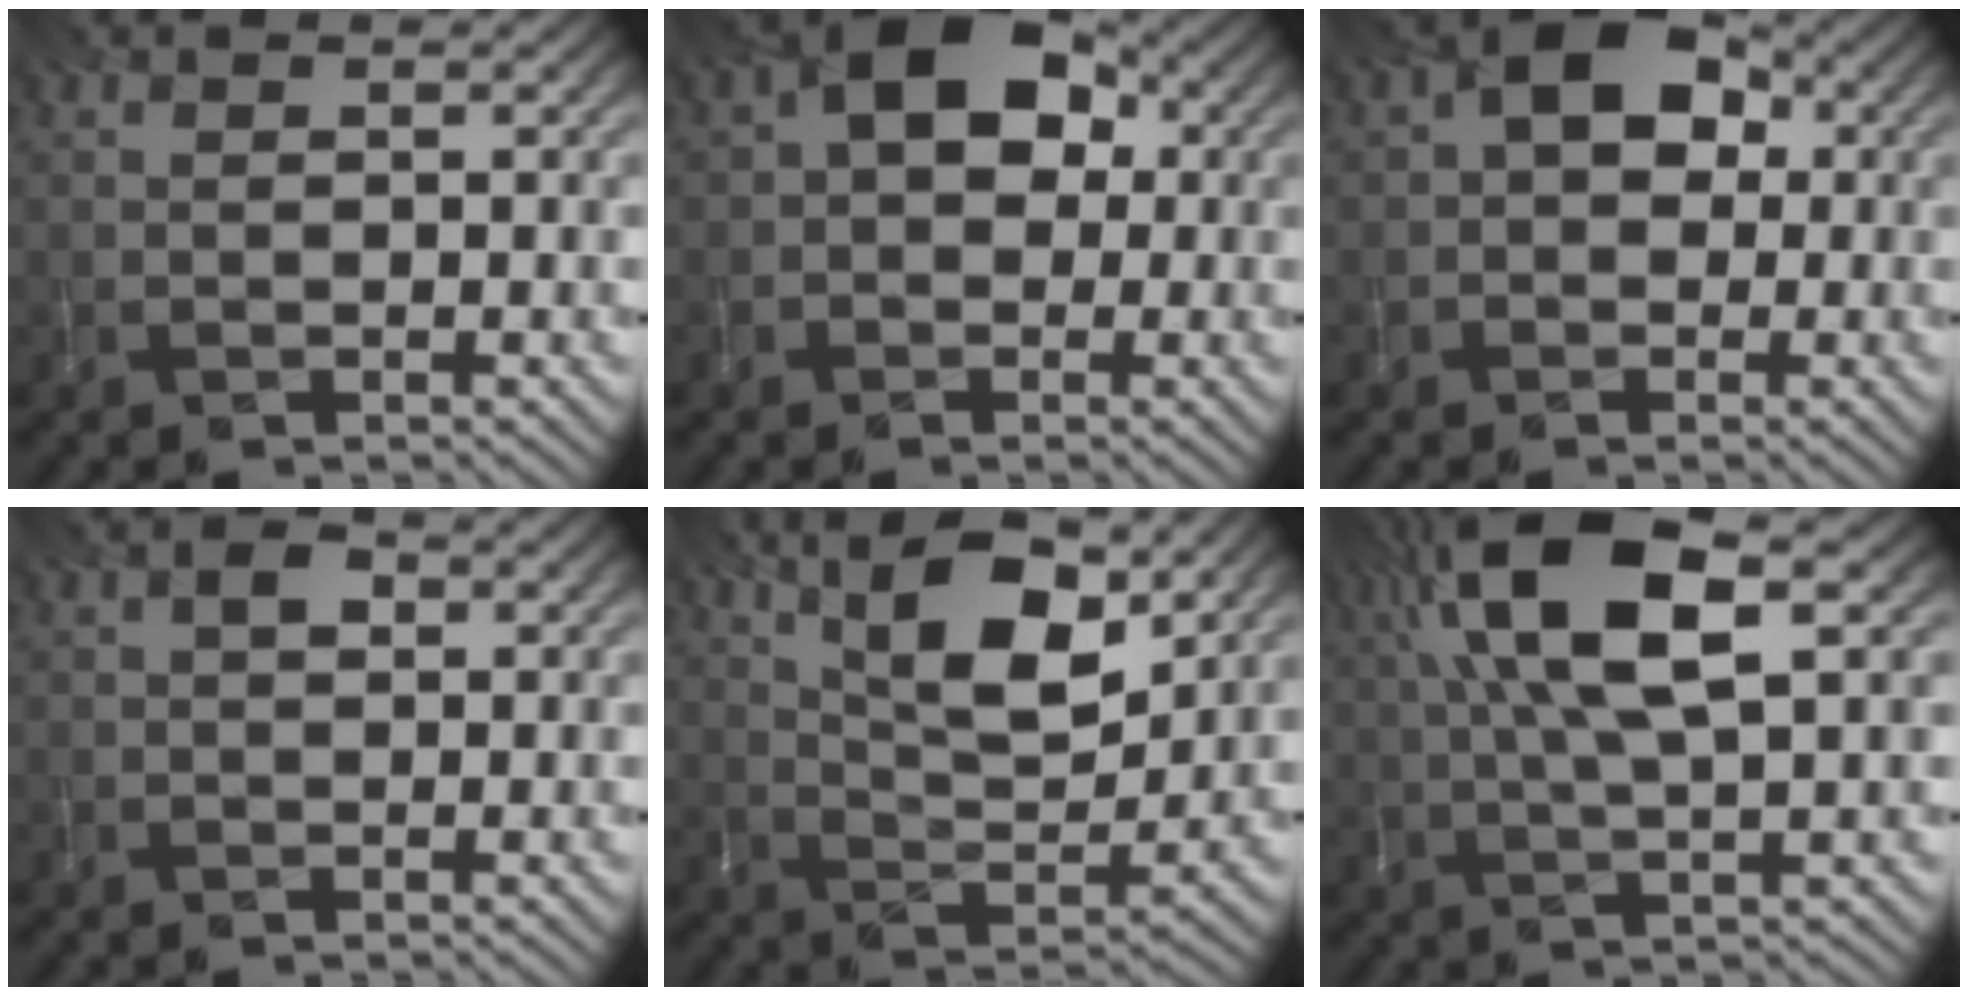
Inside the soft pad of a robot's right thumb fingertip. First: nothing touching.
{"total": 8.6, "force": [1.3, 5.9, 6.2], "torque": [-0.090, 0.025, -0.001]}
{"total": 7.2, "force": [1.1, 5.0, 5.0], "torque": [-0.074, 0.021, -0.001]}
{"total": 1.5, "force": [0.1, 0.9, 1.2], "torque": [-0.024, 0.007, 0.000]}
{"total": 12.1, "force": [6.8, 4.2, 9.1], "torque": [-0.162, 0.003, 0.121]}
{"total": 12.2, "force": [4.2, 3.6, 10.9], "torque": [-0.232, 0.019, 0.081]}